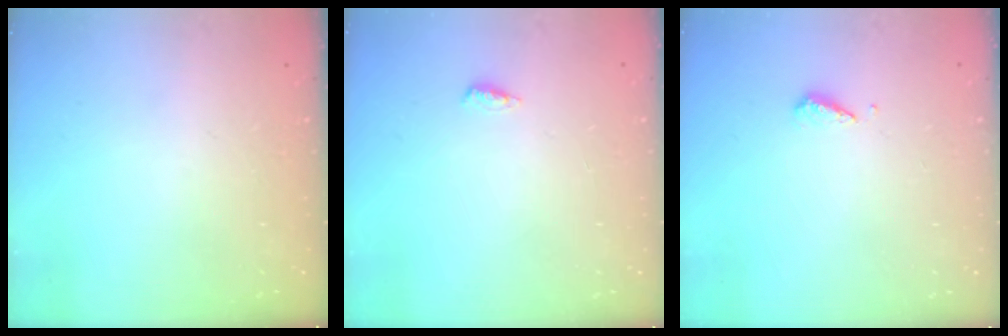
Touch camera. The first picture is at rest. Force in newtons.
{"total": 3.4, "press": 3.0, "slide": 1.7}
{"total": 4.4, "press": 4.4, "slide": 0.5}